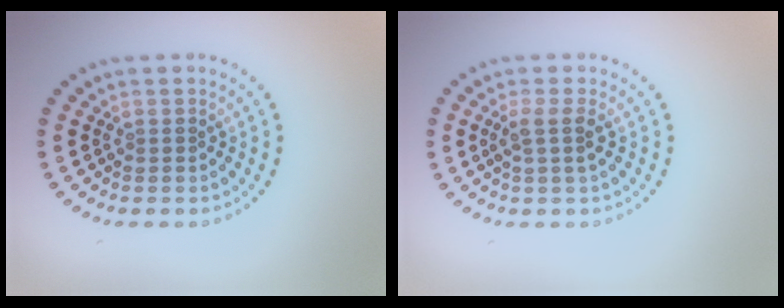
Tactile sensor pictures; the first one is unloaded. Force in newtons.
{"total": 1.9, "press": 1.5, "slide": 1.2}